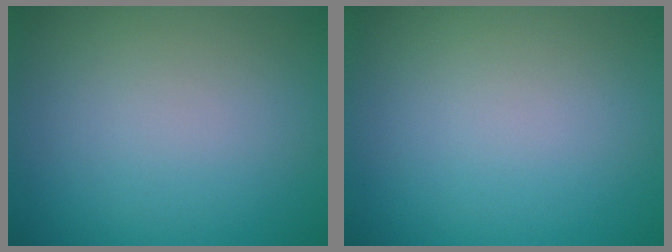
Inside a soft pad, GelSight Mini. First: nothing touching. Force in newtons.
{"total": 0.0}